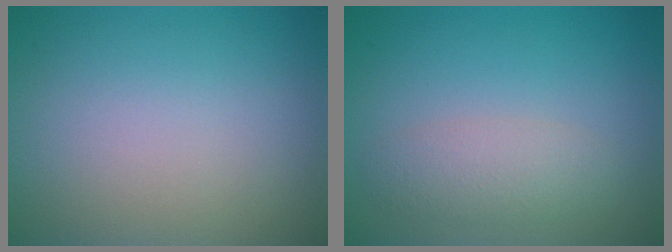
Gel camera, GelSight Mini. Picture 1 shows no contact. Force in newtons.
{"total": 2.4, "press": 2.4, "slide": 0.2}